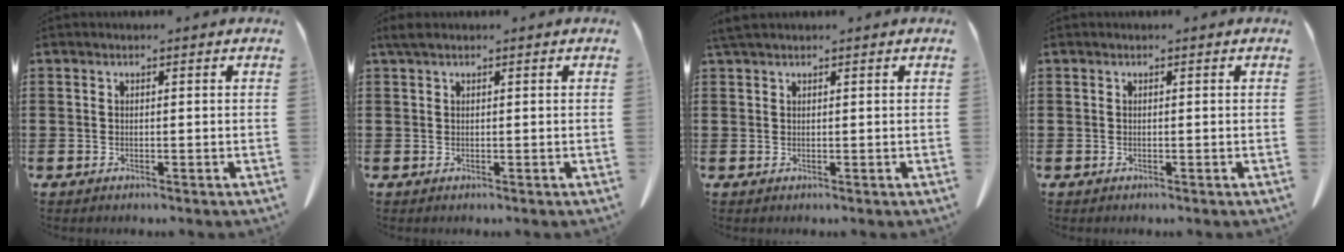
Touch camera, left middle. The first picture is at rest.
{"total": 1.1, "force": [0.6, 0.3, 0.9], "torque": [-0.019, 0.003, 0.010]}
{"total": 1.2, "force": [1.0, 0.2, 0.6], "torque": [-0.015, 0.001, 0.020]}
{"total": 0.0}